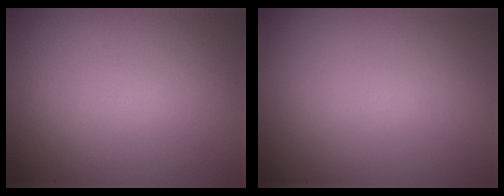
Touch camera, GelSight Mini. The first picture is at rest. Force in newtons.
{"total": 0.0}